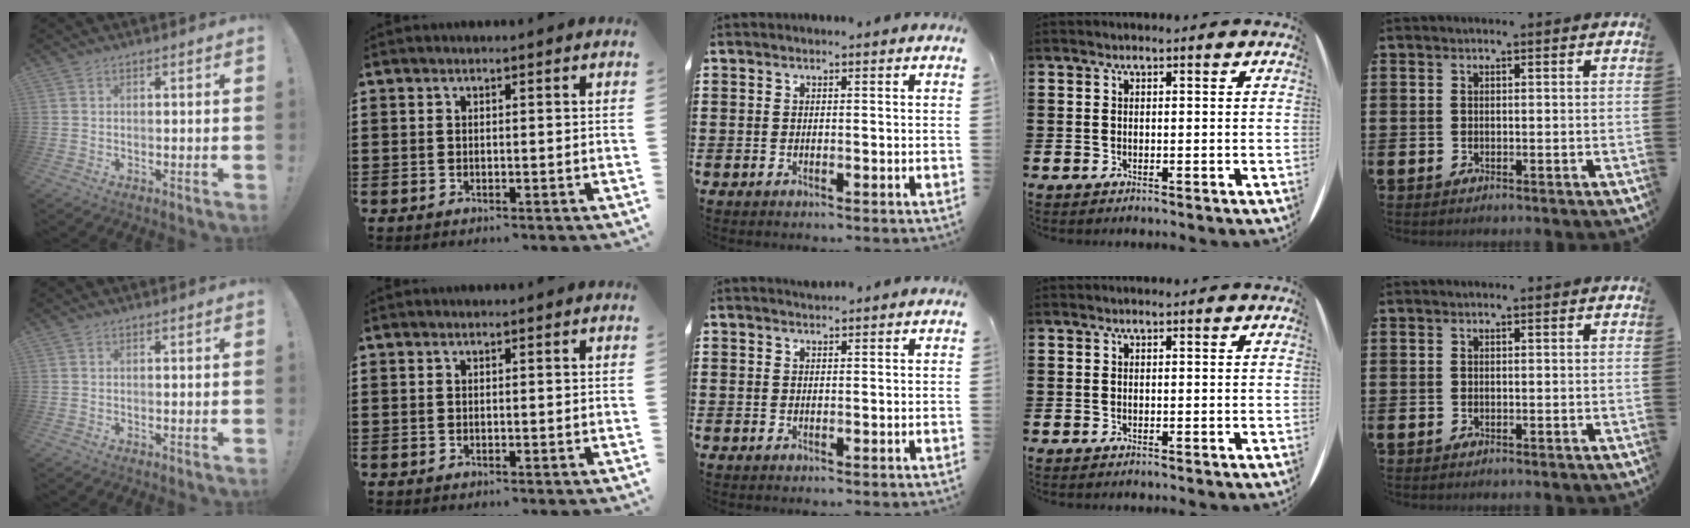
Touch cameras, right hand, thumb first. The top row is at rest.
{"middle": {"total": 0.9, "force": [0.9, 0.0, -0.2], "torque": [0.000, -0.003, 0.018]}}